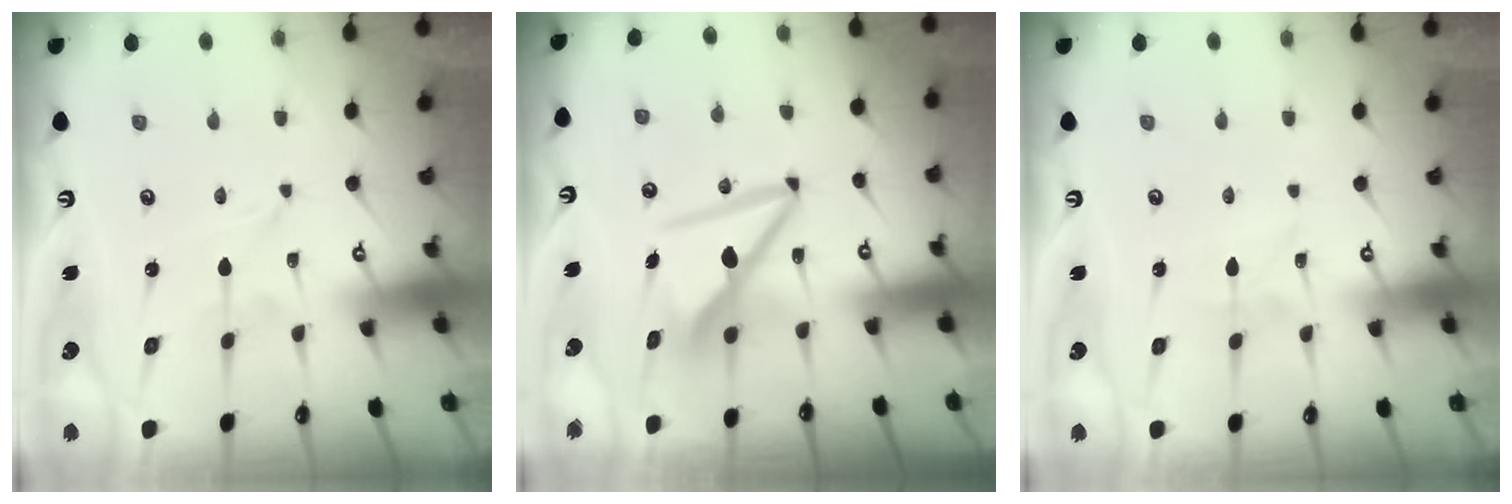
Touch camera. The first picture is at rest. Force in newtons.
{"total": 9.7, "press": 9.7, "slide": 1.1}
{"total": 2.9, "press": 2.9, "slide": 0.4}